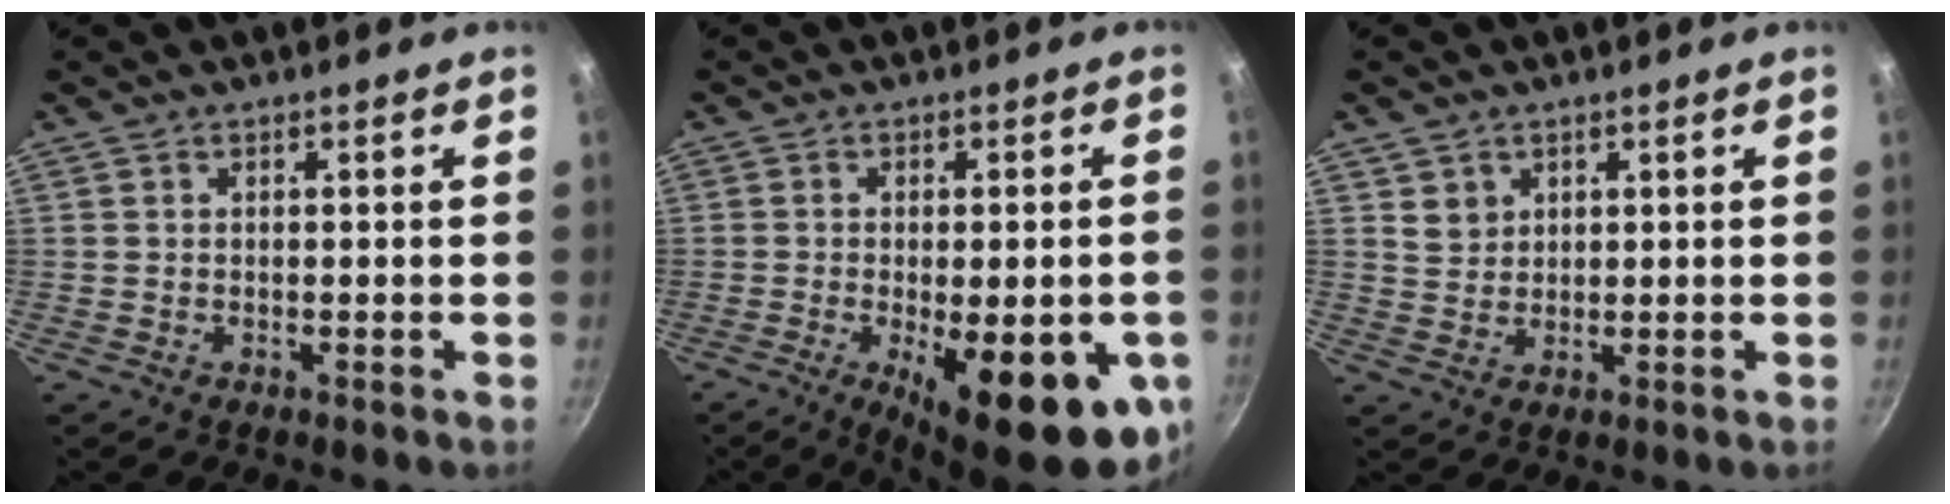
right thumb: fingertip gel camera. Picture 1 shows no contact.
{"total": 19.1, "force": [-6.3, 6.3, 16.9], "torque": [-0.193, -0.004, -0.074]}
{"total": 3.4, "force": [1.6, 2.8, 0.8], "torque": [0.003, 0.001, 0.033]}